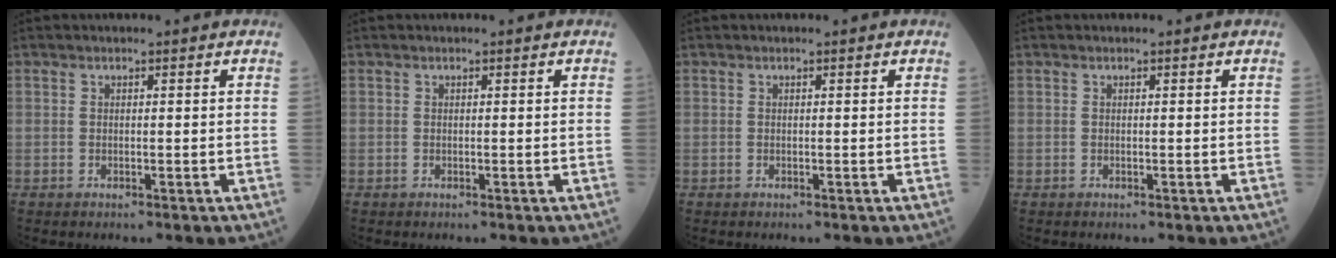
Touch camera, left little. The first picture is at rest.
{"total": 0.0}
{"total": 0.0}
{"total": 0.0}